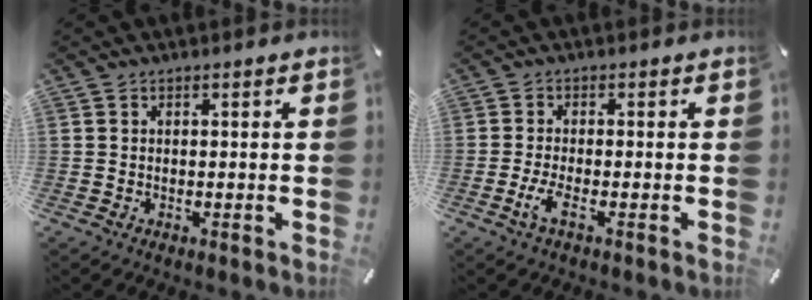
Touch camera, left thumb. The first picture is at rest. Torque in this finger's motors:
{"motor_torque": [-0.17, 0.40, 0.45, 0.12, 0.04]}